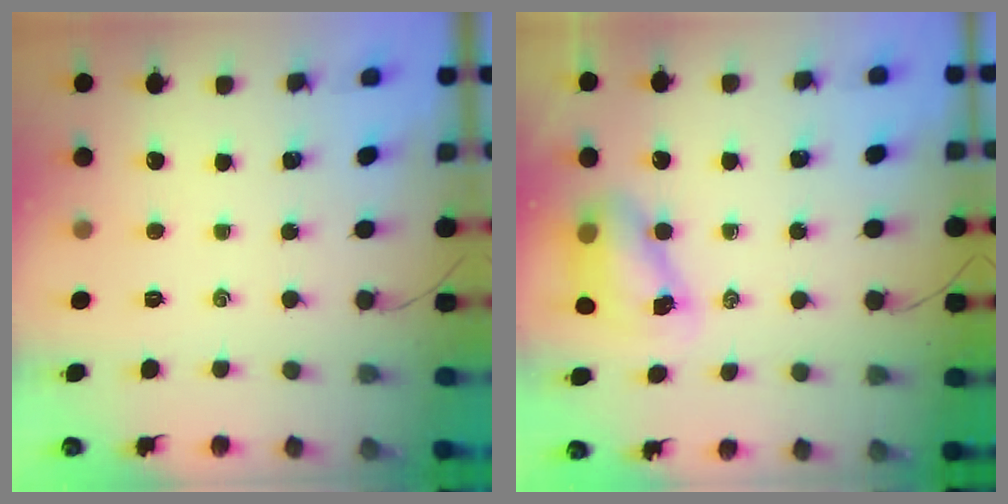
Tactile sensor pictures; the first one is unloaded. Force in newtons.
{"total": 7.7, "press": 7.6, "slide": 1.4}